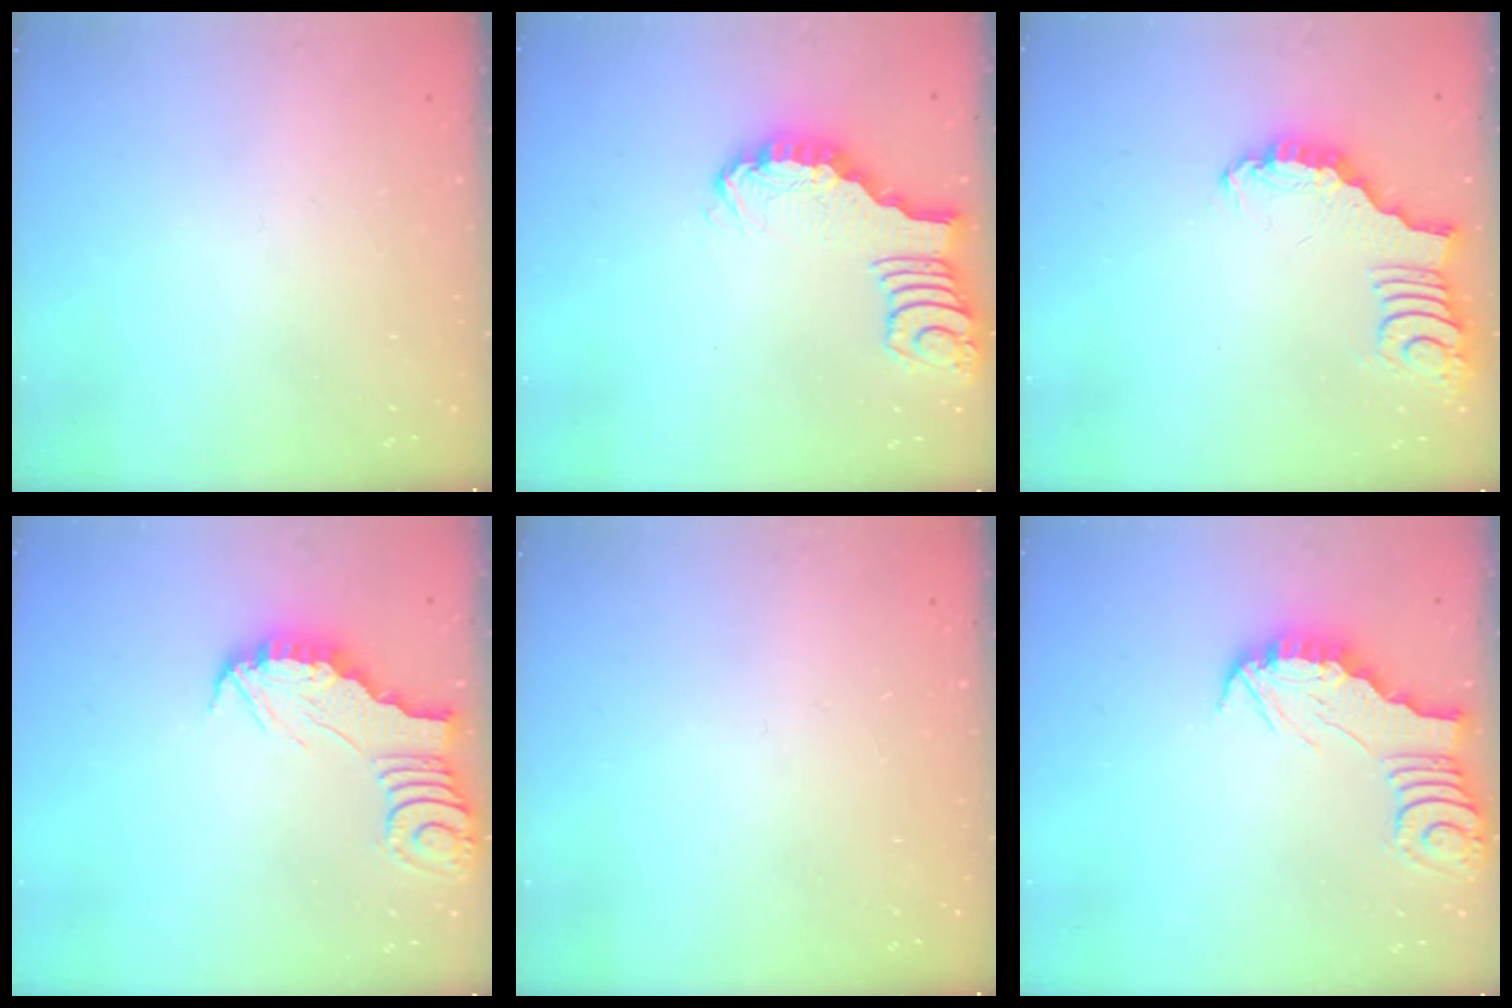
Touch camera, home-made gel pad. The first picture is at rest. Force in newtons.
{"total": 2.7, "press": 2.7, "slide": 0.4}
{"total": 2.2, "press": 2.2, "slide": 0.0}
{"total": 2.8, "press": 2.7, "slide": 0.3}
{"total": 0.0}
{"total": 2.9, "press": 2.9, "slide": 0.2}